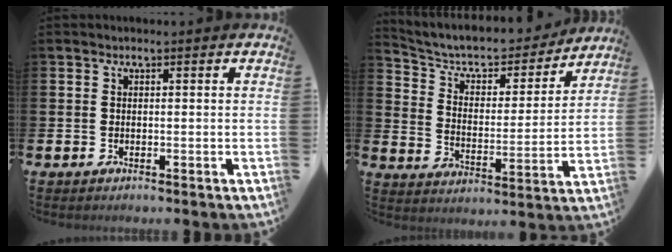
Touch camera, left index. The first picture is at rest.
{"total": 7.1, "force": [6.4, 2.5, 2.0], "torque": [-0.072, -0.045, 0.105]}